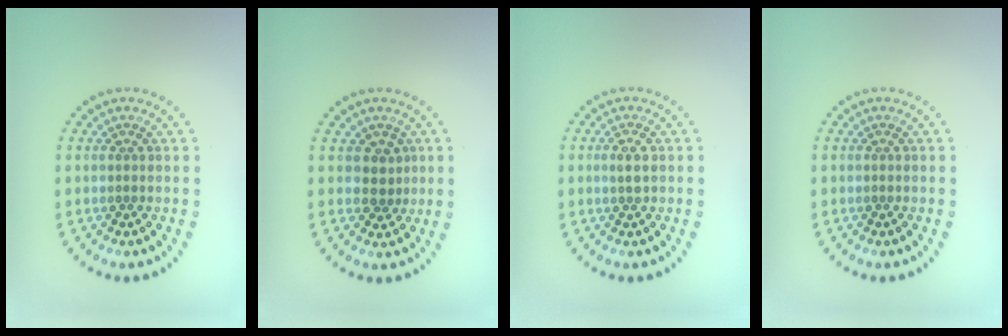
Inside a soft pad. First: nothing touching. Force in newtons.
{"total": 1.8, "press": 1.4, "slide": 1.2}
{"total": 1.3, "press": 1.3, "slide": 0.1}
{"total": 0.0}